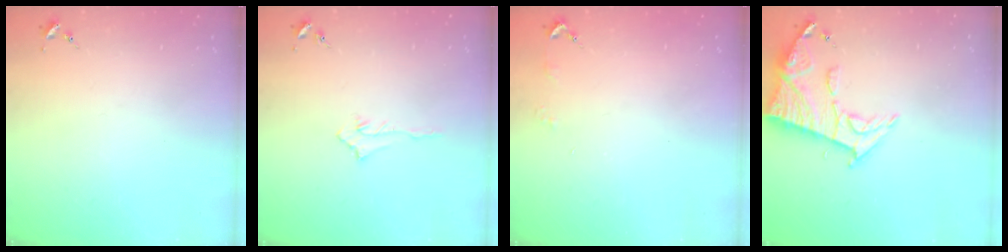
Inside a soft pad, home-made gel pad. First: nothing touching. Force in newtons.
{"total": 3.4, "press": 3.4, "slide": 0.4}
{"total": 2.9, "press": 2.8, "slide": 0.3}
{"total": 13.0, "press": 12.9, "slide": 1.4}